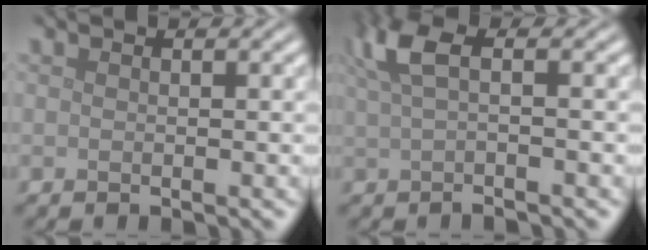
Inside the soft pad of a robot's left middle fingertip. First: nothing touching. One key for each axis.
{"total": 3.8, "fx": 0.8, "fy": 1.1, "fz": 3.5, "tx": -0.067, "ty": 0.006, "tz": 0.012}